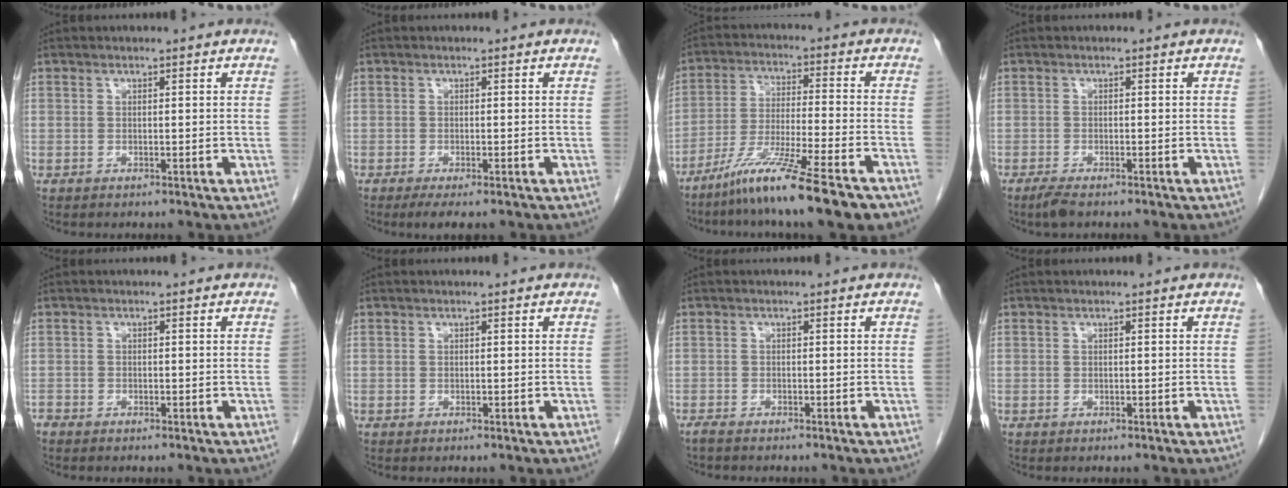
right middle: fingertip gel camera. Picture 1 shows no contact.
{"total": 3.1, "force": [-2.2, 0.7, 2.2], "torque": [-0.031, -0.008, -0.032]}
{"total": 13.8, "force": [-9.7, -0.4, 9.8], "torque": [-0.180, -0.043, -0.168]}
{"total": 2.2, "force": [-1.6, 0.4, 1.4], "torque": [-0.035, -0.007, -0.031]}
{"total": 0.9, "force": [-0.8, 0.4, 0.2], "torque": [-0.009, 0.000, -0.015]}
{"total": 0.0}
{"total": 2.1, "force": [-1.8, 0.4, 0.9], "torque": [-0.021, -0.005, -0.024]}
{"total": 0.0}